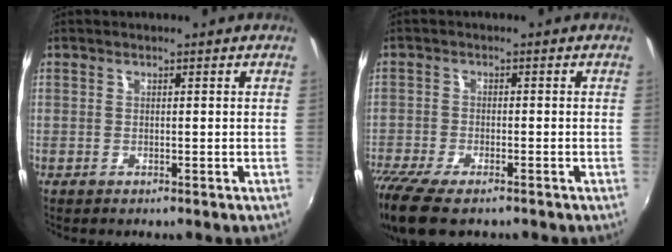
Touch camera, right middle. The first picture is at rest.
{"total": 11.6, "force": [-8.6, 3.7, 6.9], "torque": [-0.173, -0.054, -0.160]}